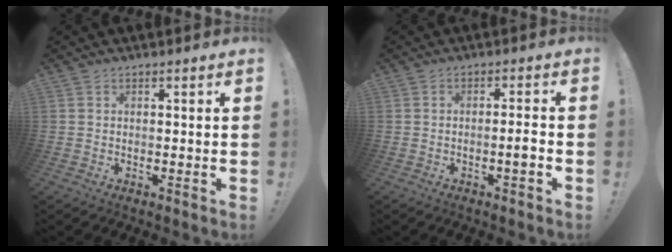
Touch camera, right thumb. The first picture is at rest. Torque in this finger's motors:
{"motor_torque": [1.45, 0.94, 1.62, -0.97, 0.95]}